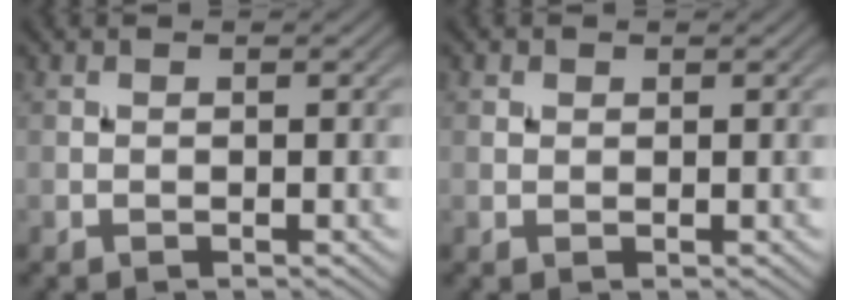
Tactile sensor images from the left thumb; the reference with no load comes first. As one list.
[{"total": 0.7, "force": [0.4, 0.5, 0.2], "torque": [-0.002, -0.002, 0.008]}]